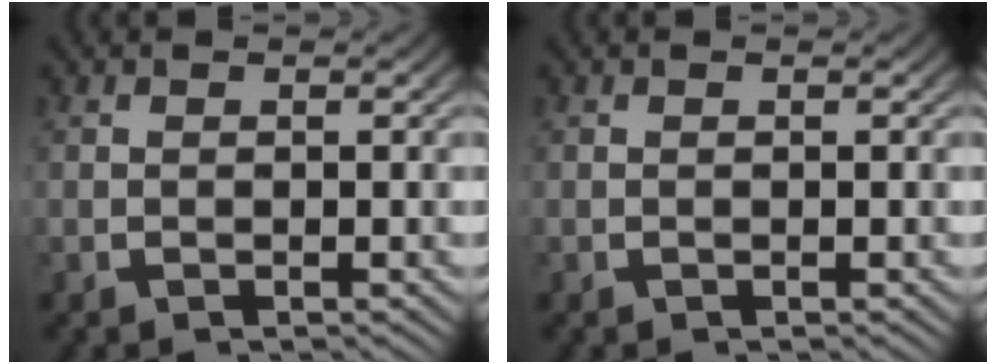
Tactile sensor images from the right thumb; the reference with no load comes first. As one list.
[{"total": 0.0}]